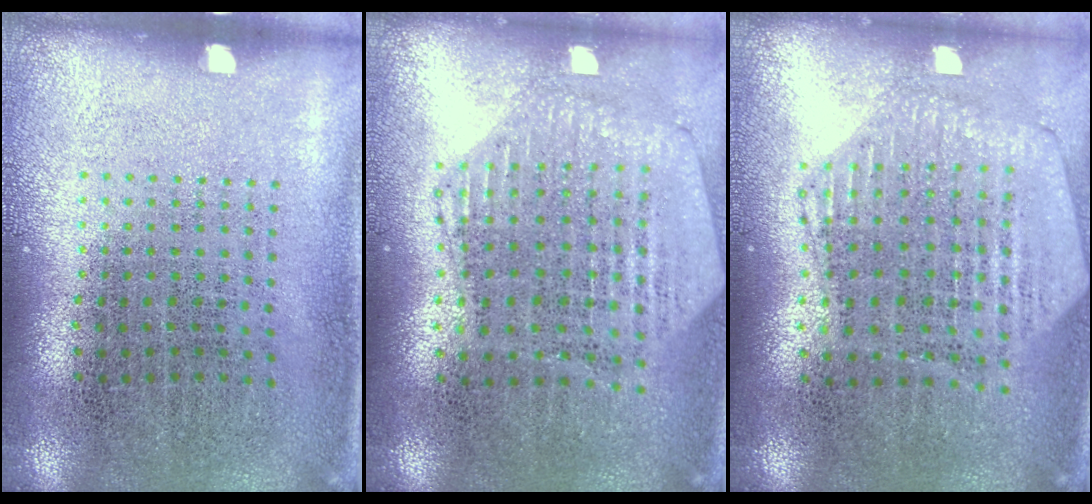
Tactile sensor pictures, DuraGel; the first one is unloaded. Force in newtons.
{"total": 1.2, "press": 1.1, "slide": 0.2}
{"total": 1.2, "press": 1.2, "slide": 0.2}